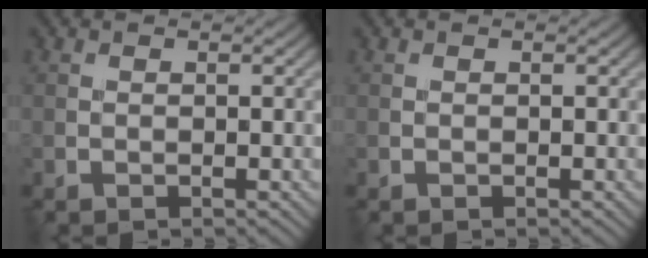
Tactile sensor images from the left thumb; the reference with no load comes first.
{"total": 0.0}